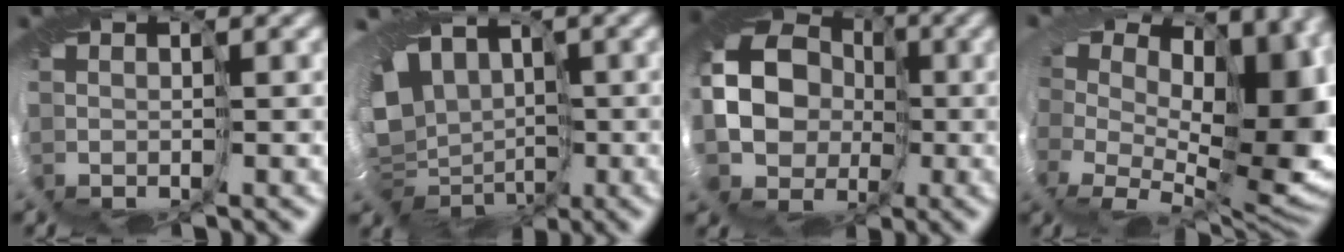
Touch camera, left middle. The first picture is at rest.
{"total": 9.5, "force": [0.0, 7.4, 5.9], "torque": [-0.100, -0.036, 0.010]}
{"total": 13.8, "force": [-2.2, 12.2, 6.0], "torque": [-0.127, -0.012, -0.084]}
{"total": 10.7, "force": [2.2, 7.2, 7.7], "torque": [-0.081, -0.036, 0.050]}